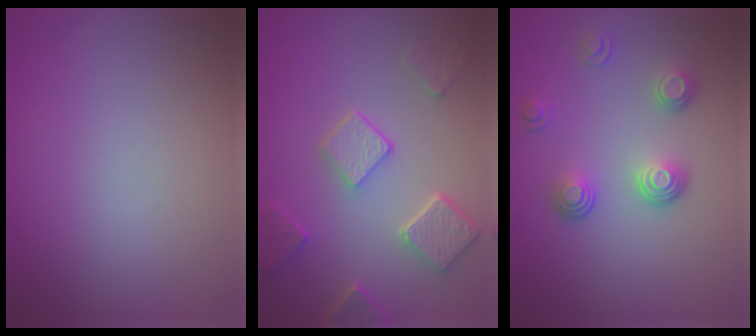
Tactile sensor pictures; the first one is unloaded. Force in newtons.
{"total": 4.9, "press": 3.8, "slide": 3.0}
{"total": 3.5, "press": 2.6, "slide": 2.4}